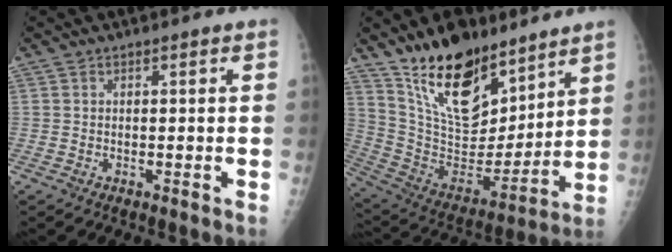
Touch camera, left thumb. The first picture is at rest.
{"total": 21.3, "force": [14.6, 9.9, 12.0], "torque": [-0.158, -0.086, 0.266]}